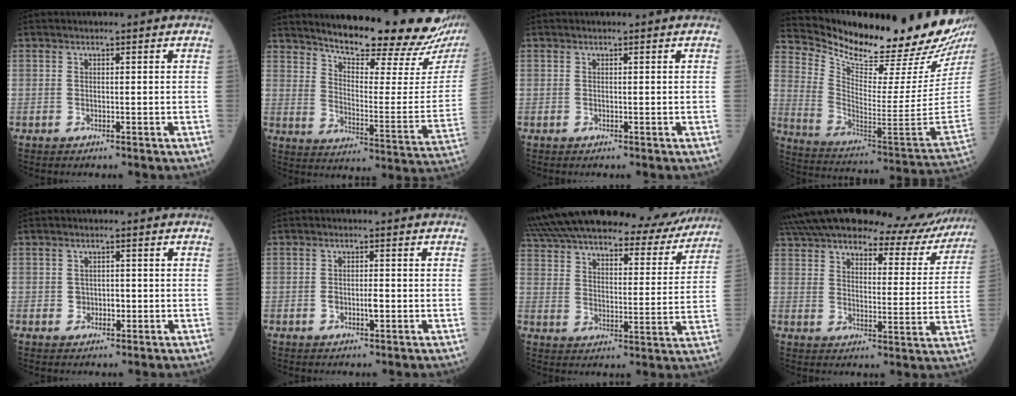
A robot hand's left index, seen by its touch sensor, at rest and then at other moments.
{"total": 22.5, "force": [20.1, 1.6, 10.1], "torque": [-0.152, -0.076, 0.262]}
{"total": 0.0}
{"total": 27.8, "force": [24.1, 0.7, 13.9], "torque": [-0.244, -0.114, 0.351]}
{"total": 1.7, "force": [-0.1, 1.5, 0.9], "torque": [-0.013, 0.002, 0.001]}
{"total": 2.1, "force": [-0.4, 0.7, 1.9], "torque": [-0.037, 0.001, -0.005]}
{"total": 29.3, "force": [25.2, 7.8, 12.6], "torque": [-0.231, -0.004, 0.342]}
{"total": 26.6, "force": [23.3, 6.8, 10.8], "torque": [-0.178, -0.020, 0.297]}